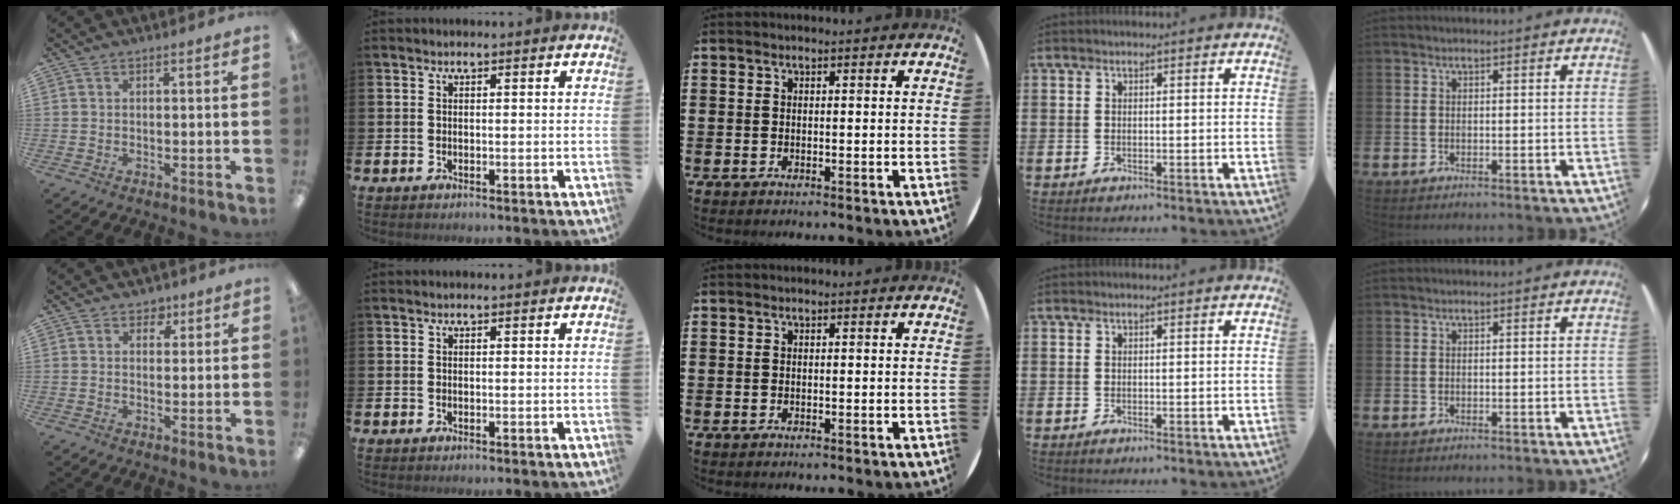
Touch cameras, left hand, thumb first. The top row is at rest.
{"thumb": {"total": 2.7, "force": [1.6, 1.9, 1.1], "torque": [-0.002, -0.005, 0.024]}}